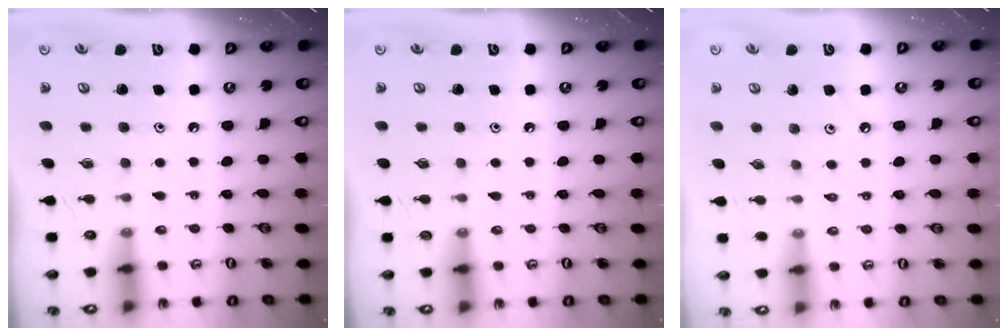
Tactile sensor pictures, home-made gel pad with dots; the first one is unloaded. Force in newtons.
{"total": 2.7, "press": 2.7, "slide": 0.3}
{"total": 2.6, "press": 2.6, "slide": 0.4}